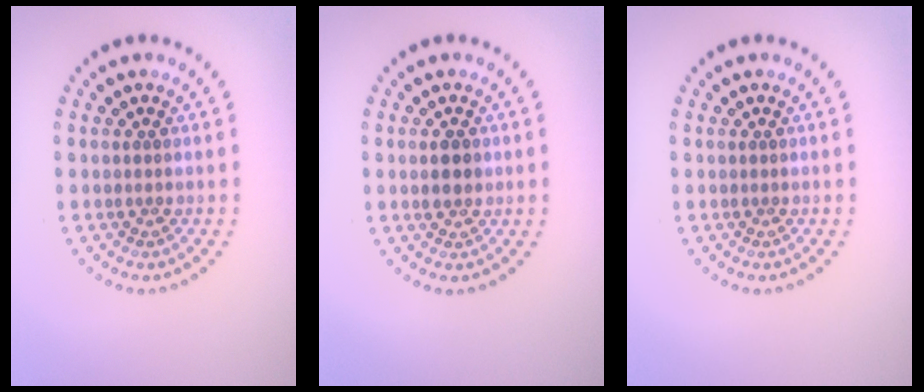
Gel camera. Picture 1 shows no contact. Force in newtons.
{"total": 1.7, "press": 1.7, "slide": 0.1}
{"total": 0.0}